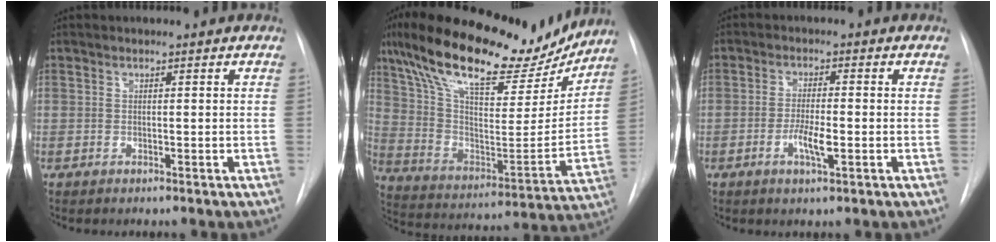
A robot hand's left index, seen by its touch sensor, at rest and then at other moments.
{"total": 26.7, "force": [20.4, 8.1, 15.2], "torque": [-0.263, 0.016, 0.321]}
{"total": 4.1, "force": [-1.4, 0.7, 3.8], "torque": [-0.071, -0.002, -0.023]}